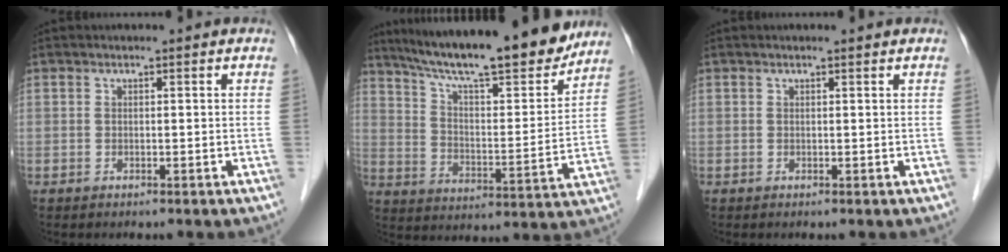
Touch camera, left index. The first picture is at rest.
{"total": 22.2, "force": [19.1, 2.5, 11.0], "torque": [-0.183, -0.013, 0.284]}
{"total": 0.8, "force": [0.7, -0.1, 0.4], "torque": [-0.009, 0.002, 0.012]}